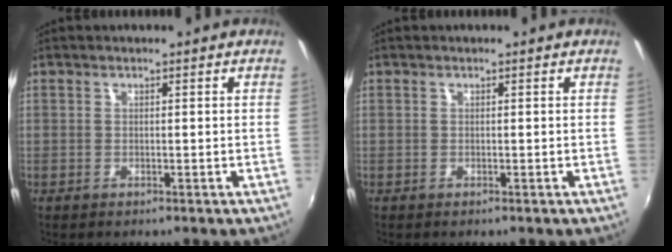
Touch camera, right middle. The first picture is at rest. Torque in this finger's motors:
{"motor_torque": [0.33, -0.33, -0.02, 0.02]}